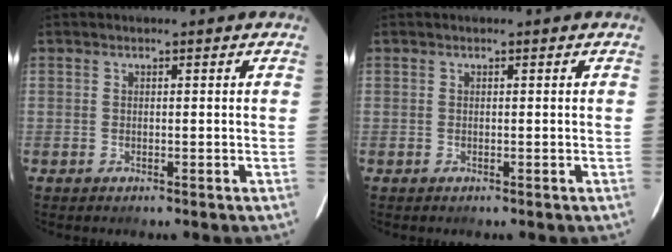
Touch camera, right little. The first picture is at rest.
{"total": 0.0}